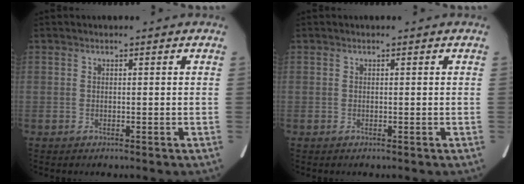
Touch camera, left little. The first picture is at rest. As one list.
[{"total": 0.0}]